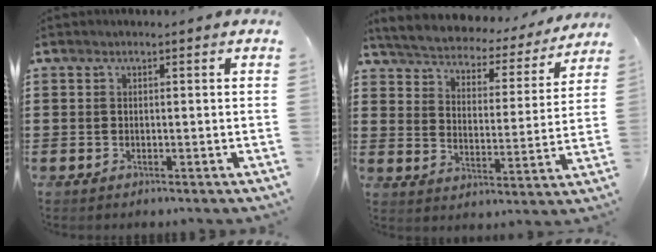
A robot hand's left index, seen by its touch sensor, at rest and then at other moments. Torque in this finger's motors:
{"motor_torque": [1.52, -0.62, 0.50, 0.14]}